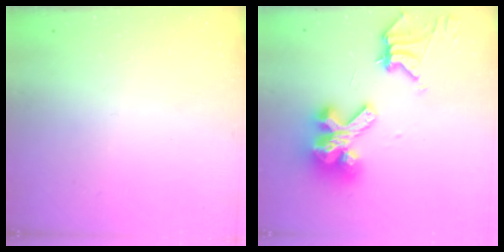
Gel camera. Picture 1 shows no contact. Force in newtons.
{"total": 15.5, "press": 15.4, "slide": 1.5}